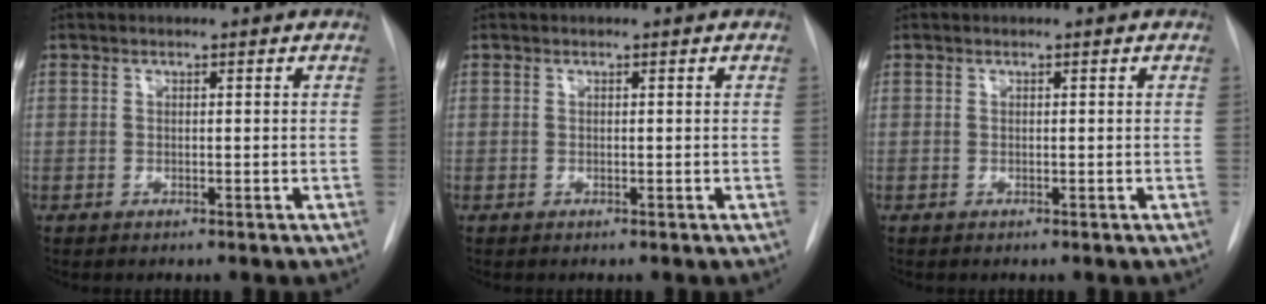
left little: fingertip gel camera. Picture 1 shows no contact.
{"total": 0.0}
{"total": 0.0}